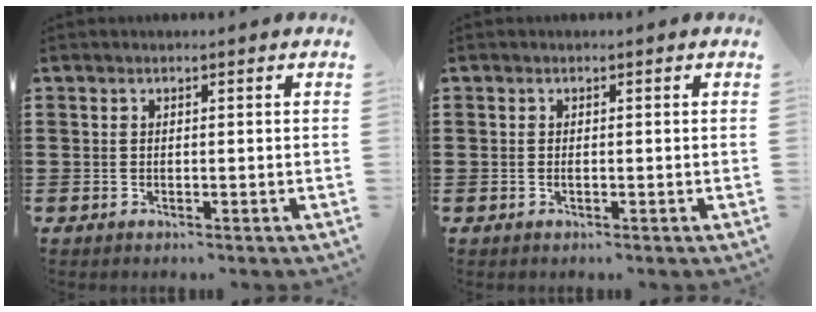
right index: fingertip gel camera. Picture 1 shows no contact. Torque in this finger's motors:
{"motor_torque": [1.05, 1.09, 0.02, 0.00]}